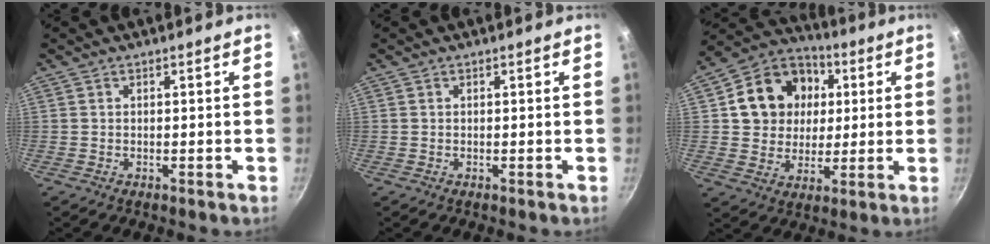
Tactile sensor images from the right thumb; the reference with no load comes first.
{"total": 0.0}
{"total": 15.8, "force": [3.4, 13.5, 7.6], "torque": [-0.108, 0.017, 0.053]}